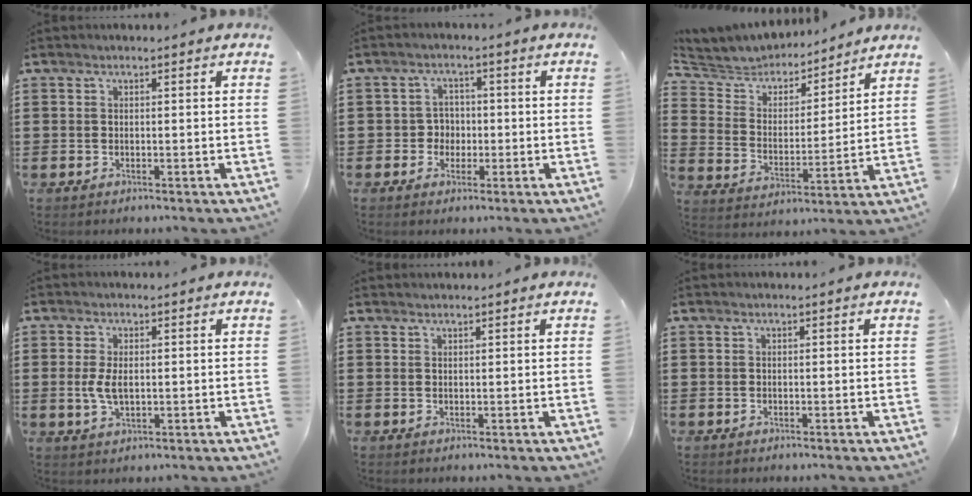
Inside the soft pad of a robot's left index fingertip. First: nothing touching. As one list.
[{"total": 3.1, "force": [-0.7, 2.8, 1.1], "torque": [-0.031, 0.004, -0.019]}, {"total": 5.1, "force": [4.9, 1.3, -0.1], "torque": [-0.034, -0.035, 0.080]}, {"total": 3.9, "force": [0.1, 1.9, 3.4], "torque": [-0.082, -0.001, -0.003]}, {"total": 0.7, "force": [0.7, 0.0, 0.1], "torque": [-0.004, -0.001, 0.015]}, {"total": 0.0}]